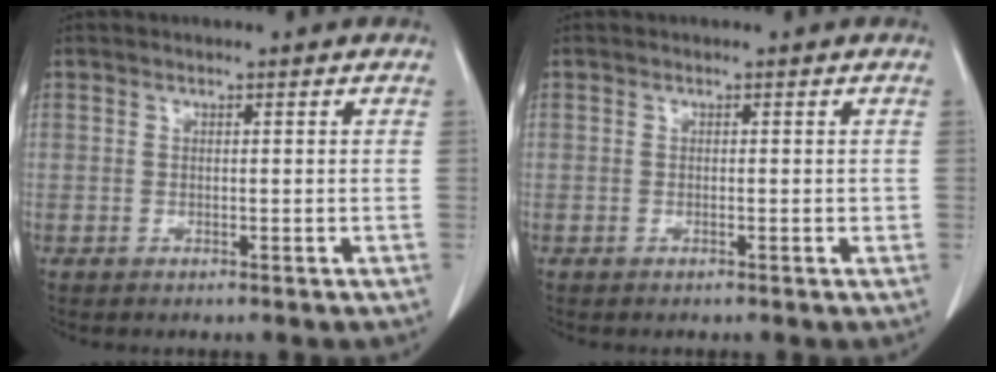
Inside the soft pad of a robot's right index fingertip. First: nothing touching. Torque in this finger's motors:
{"motor_torque": [0.15, -0.10, 0.11, 0.01]}